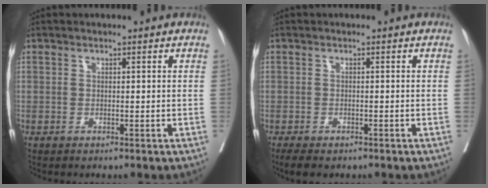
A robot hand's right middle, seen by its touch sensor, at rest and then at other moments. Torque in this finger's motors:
{"motor_torque": [0.34, -0.31, 0.01, 0.01]}